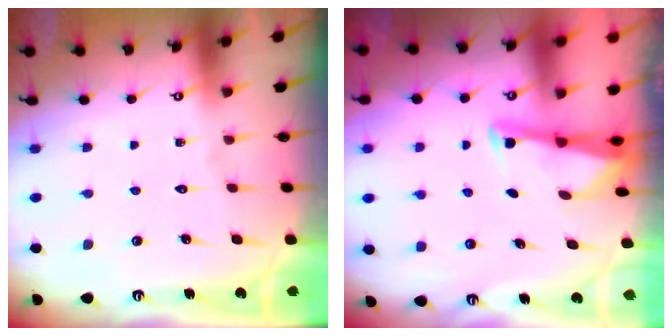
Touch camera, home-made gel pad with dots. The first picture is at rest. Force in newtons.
{"total": 3.1, "press": 3.1, "slide": 0.2}